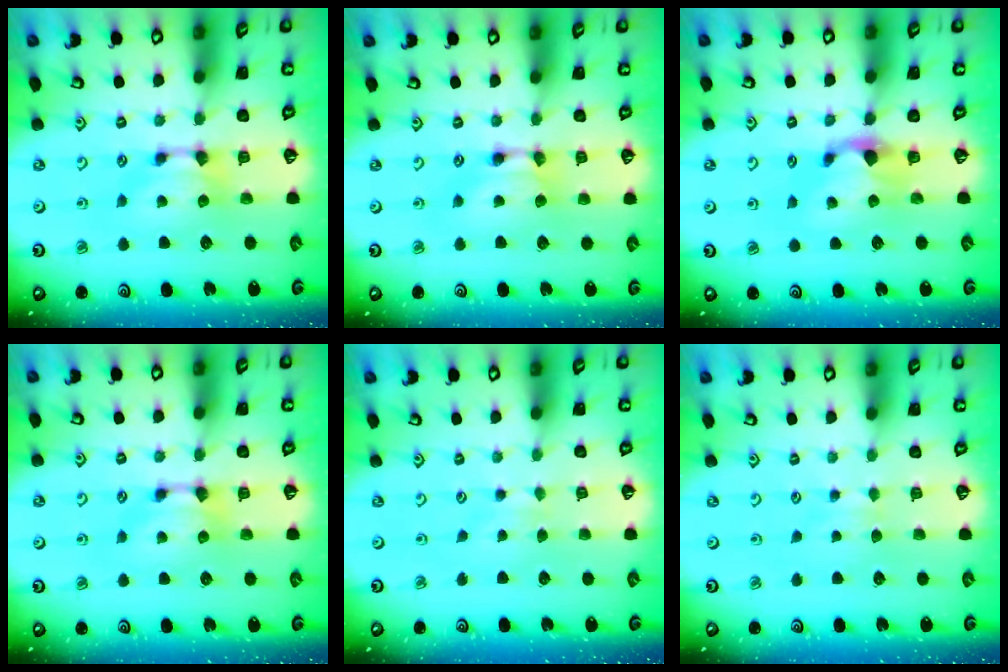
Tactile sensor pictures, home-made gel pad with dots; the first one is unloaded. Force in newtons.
{"total": 1.6, "press": 1.6, "slide": 0.2}
{"total": 1.4, "press": 0.6, "slide": 1.3}
{"total": 0.0}
{"total": 2.7, "press": 2.7, "slide": 0.5}
{"total": 2.3, "press": 2.2, "slide": 0.3}